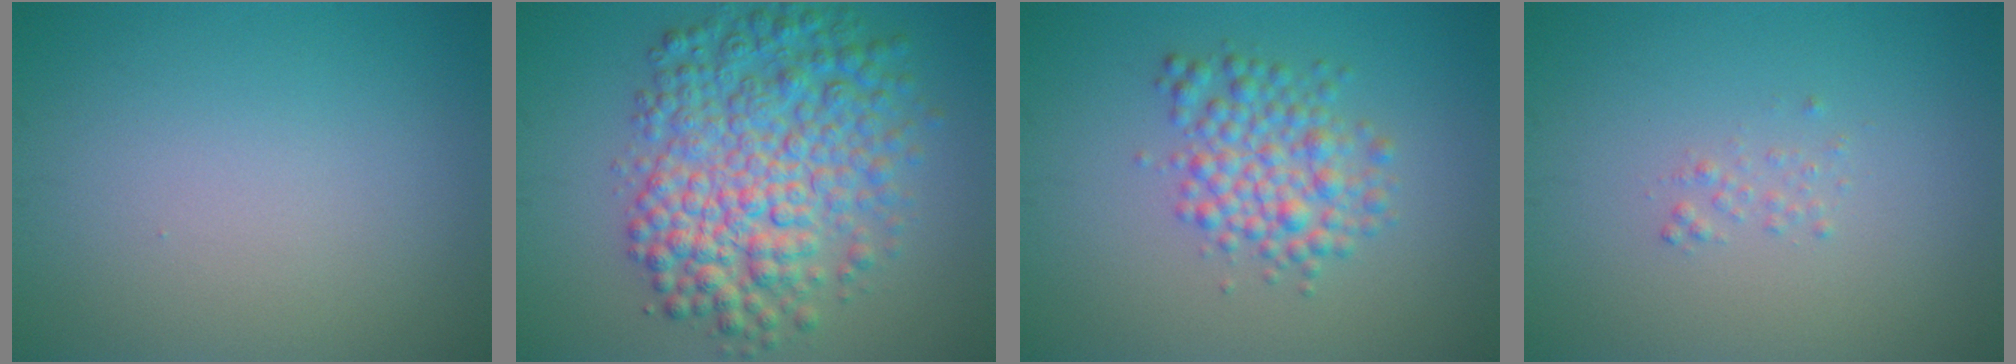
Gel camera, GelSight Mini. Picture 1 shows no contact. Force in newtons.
{"total": 8.7, "press": 8.7, "slide": 0.1}
{"total": 4.0, "press": 4.0, "slide": 0.0}
{"total": 0.7, "press": 0.7, "slide": 0.1}